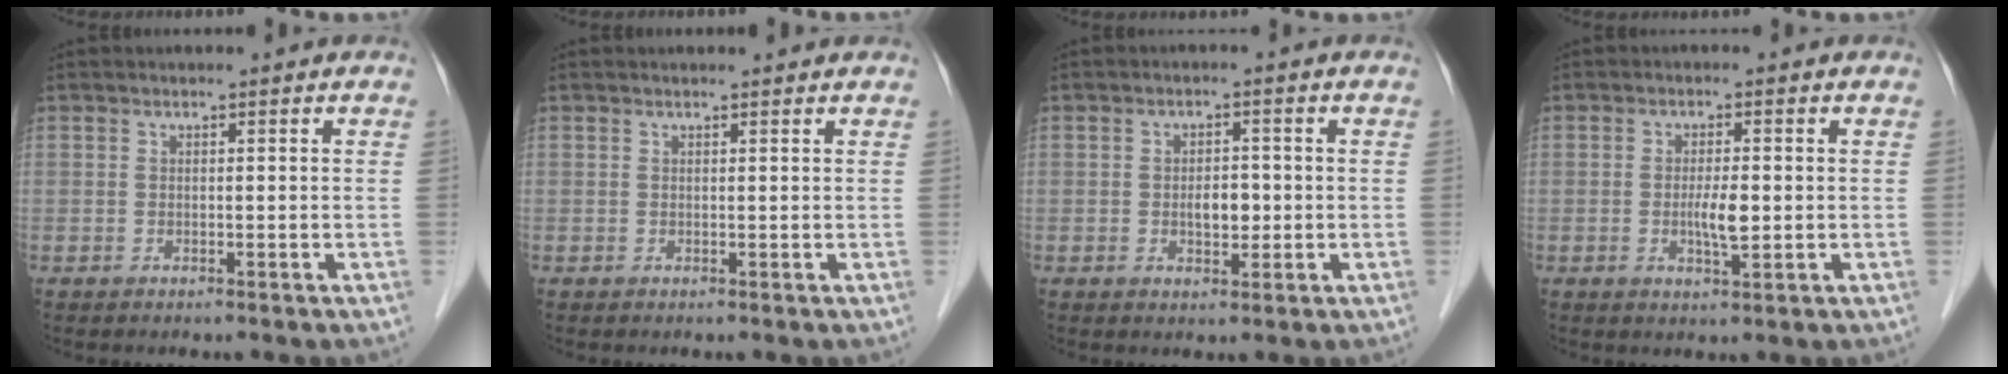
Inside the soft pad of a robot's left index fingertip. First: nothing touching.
{"total": 2.2, "force": [2.1, 0.3, 0.4], "torque": [-0.011, 0.014, 0.023]}
{"total": 3.0, "force": [-0.4, 1.7, 2.5], "torque": [-0.039, 0.003, -0.003]}
{"total": 3.3, "force": [-0.2, 0.7, 3.2], "torque": [-0.059, -0.002, -0.003]}